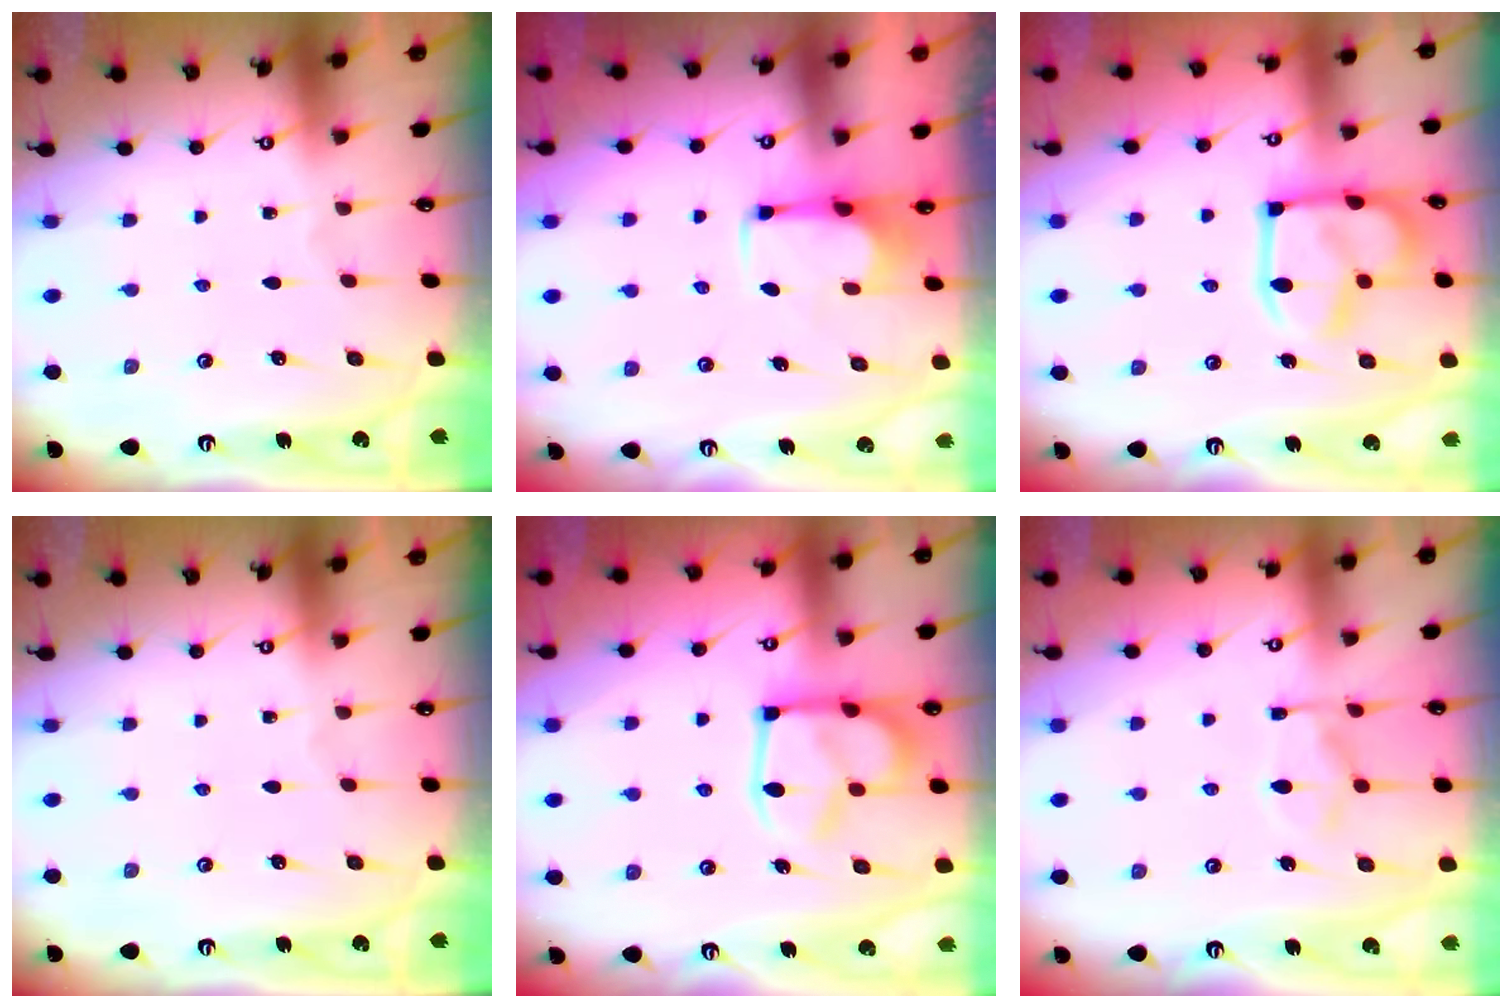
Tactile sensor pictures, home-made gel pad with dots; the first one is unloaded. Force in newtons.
{"total": 2.7, "press": 2.6, "slide": 1.0}
{"total": 16.4, "press": 16.3, "slide": 0.7}
{"total": 0.0}
{"total": 7.4, "press": 7.2, "slide": 1.3}
{"total": 3.8, "press": 3.5, "slide": 1.5}